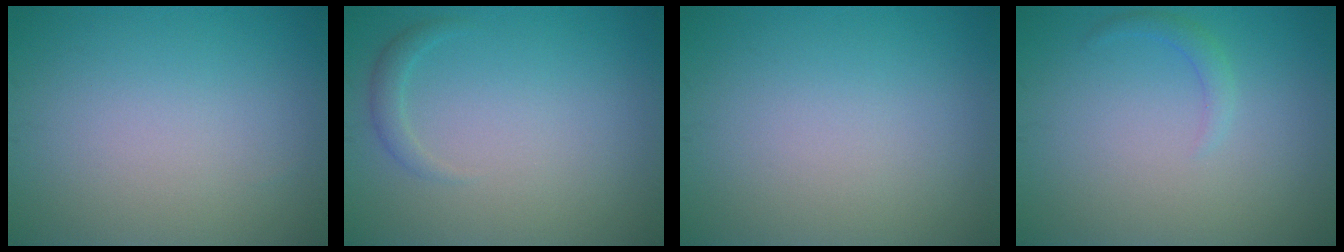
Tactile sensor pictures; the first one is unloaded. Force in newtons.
{"total": 1.2, "press": 1.2, "slide": 0.1}
{"total": 0.0}
{"total": 1.2, "press": 1.2, "slide": 0.1}